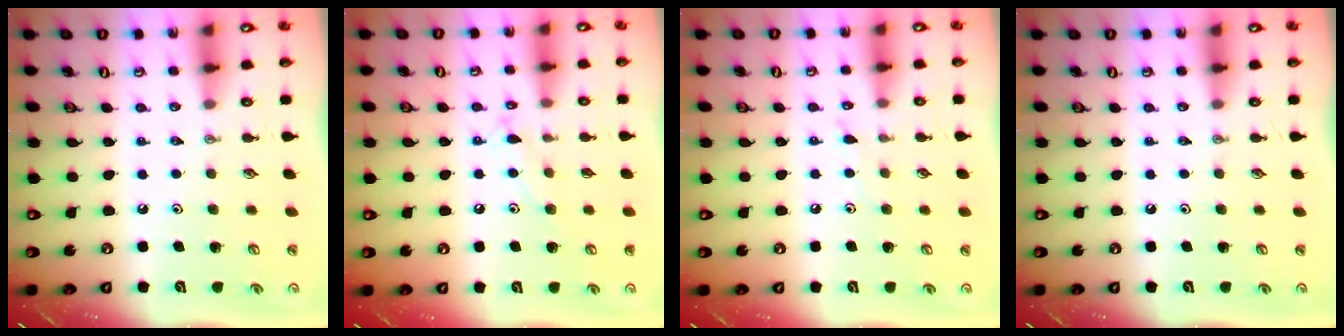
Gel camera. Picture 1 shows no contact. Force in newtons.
{"total": 8.2, "press": 8.2, "slide": 0.5}
{"total": 5.1, "press": 5.1, "slide": 0.6}
{"total": 0.0}